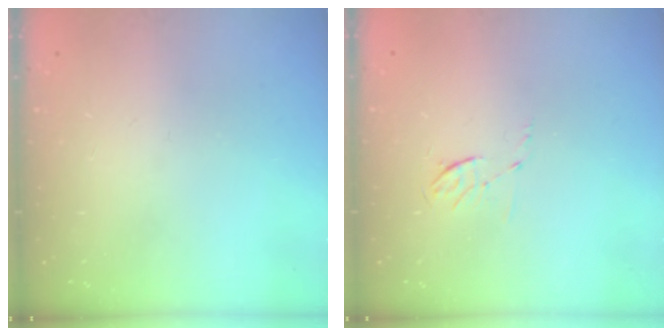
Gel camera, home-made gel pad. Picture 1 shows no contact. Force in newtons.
{"total": 4.2, "press": 3.9, "slide": 1.6}